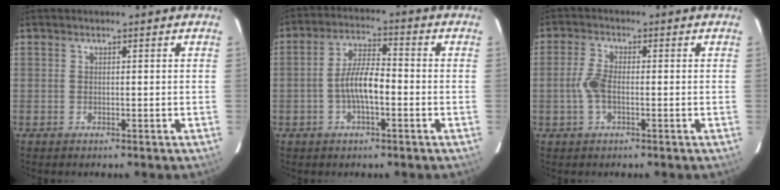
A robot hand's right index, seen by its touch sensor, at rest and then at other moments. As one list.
[{"total": 6.9, "force": [-2.0, 2.1, 6.3], "torque": [-0.125, 0.011, -0.035]}, {"total": 4.3, "force": [-1.0, 1.8, 3.8], "torque": [-0.088, 0.005, -0.020]}]